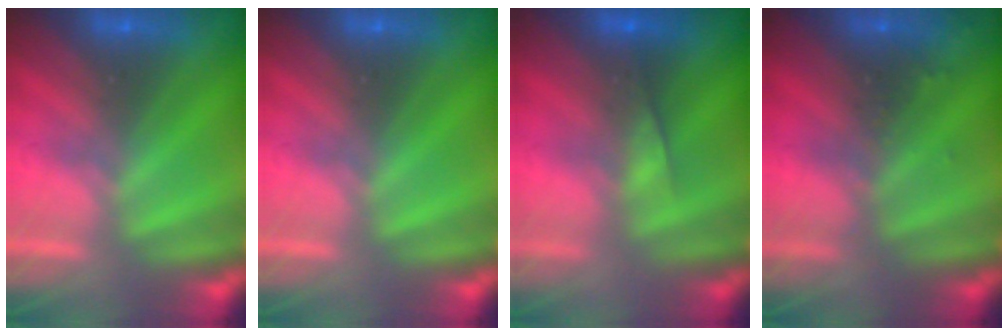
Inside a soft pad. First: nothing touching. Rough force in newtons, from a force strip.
{"total": 0.0}
{"total": 3.8}
{"total": 6.9}